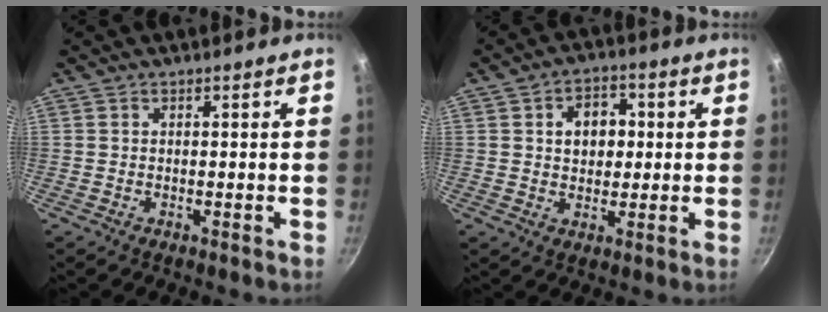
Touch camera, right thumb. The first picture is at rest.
{"total": 7.4, "force": [1.3, 5.6, 4.7], "torque": [-0.043, 0.007, 0.015]}